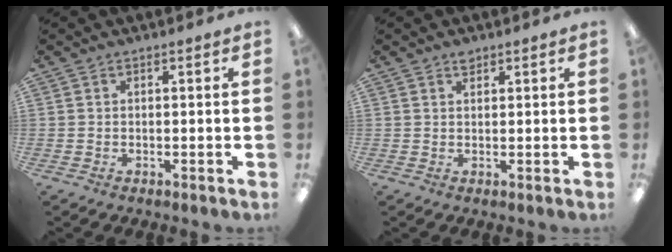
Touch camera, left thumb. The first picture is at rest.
{"total": 1.7, "force": [1.4, 0.8, 0.6], "torque": [-0.006, -0.004, 0.025]}